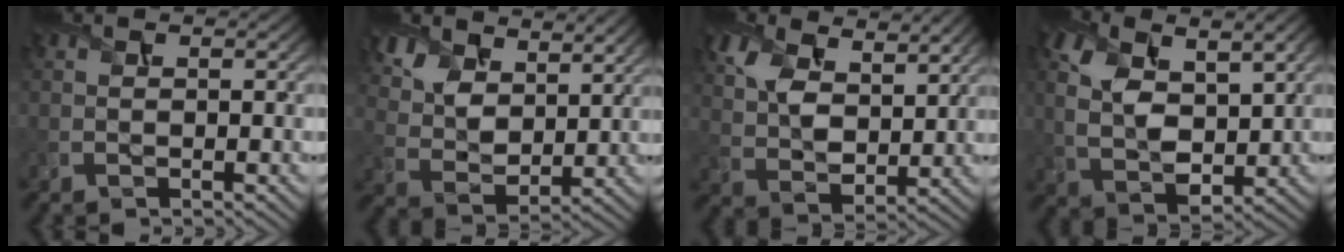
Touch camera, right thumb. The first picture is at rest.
{"total": 9.3, "force": [6.4, 4.9, 4.7], "torque": [-0.132, -0.012, 0.127]}
{"total": 9.2, "force": [5.3, 4.9, 5.7], "torque": [-0.145, 0.002, 0.098]}
{"total": 9.0, "force": [2.6, 4.9, 7.2], "torque": [-0.173, -0.002, 0.045]}